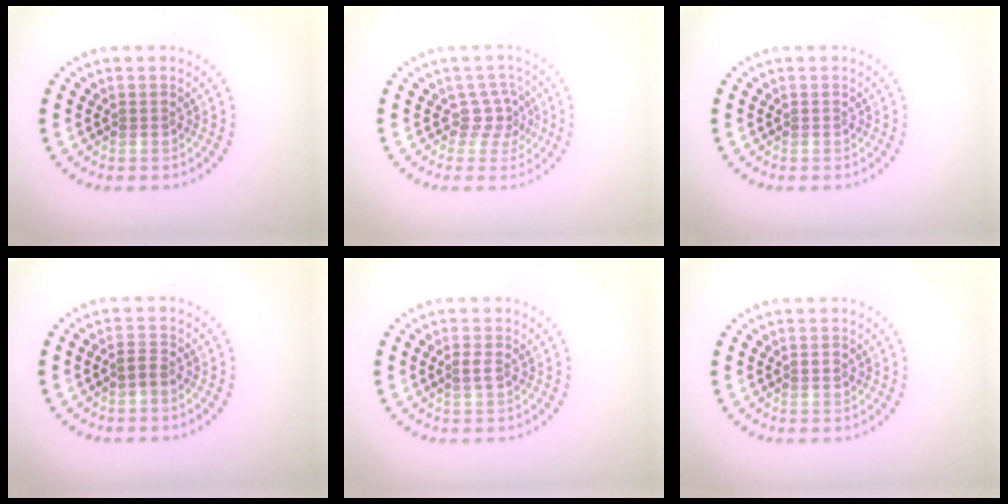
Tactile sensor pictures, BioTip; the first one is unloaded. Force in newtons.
{"total": 2.0, "press": 1.3, "slide": 1.6}
{"total": 0.0}
{"total": 1.2, "press": 0.9, "slide": 0.8}
{"total": 0.9, "press": 0.9, "slide": 0.1}
{"total": 0.7, "press": 0.7, "slide": 0.1}